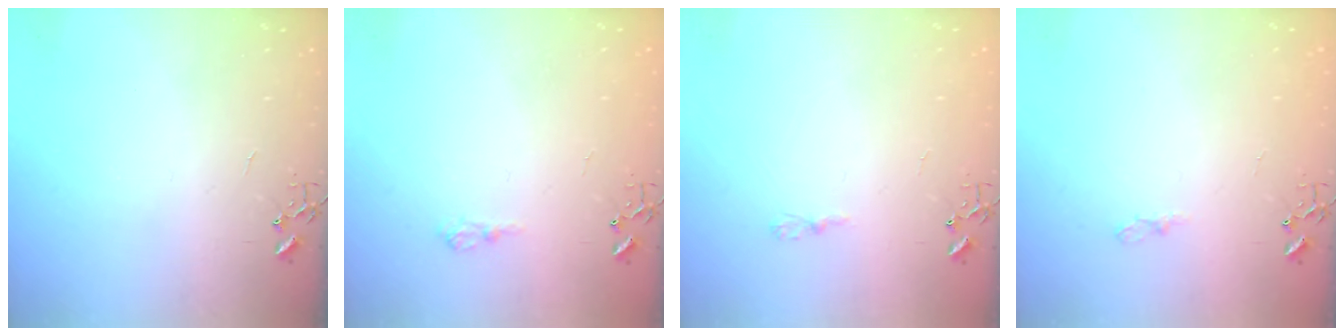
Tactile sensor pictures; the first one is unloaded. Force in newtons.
{"total": 6.5, "press": 6.5, "slide": 0.9}
{"total": 3.6, "press": 3.6, "slide": 0.4}
{"total": 5.0, "press": 4.9, "slide": 0.6}